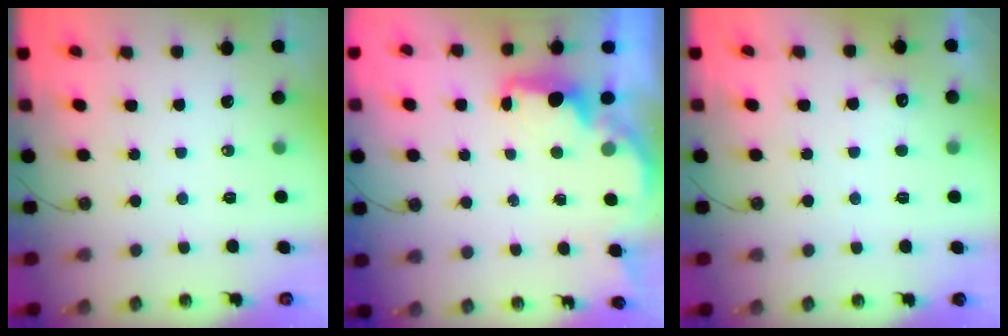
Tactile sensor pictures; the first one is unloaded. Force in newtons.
{"total": 2.3, "press": 2.2, "slide": 0.8}
{"total": 5.8, "press": 5.8, "slide": 0.4}